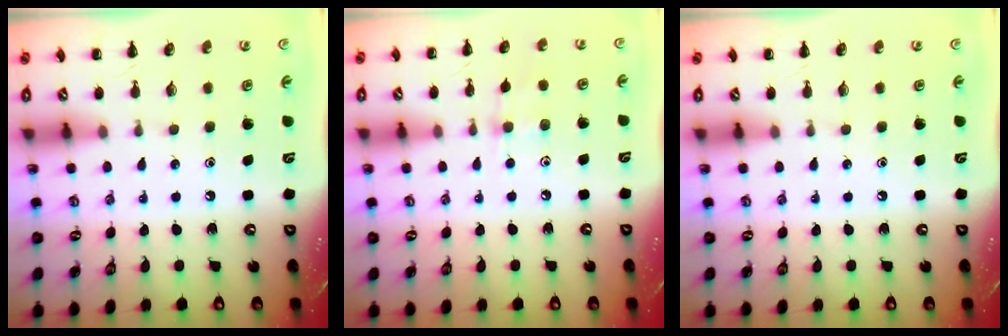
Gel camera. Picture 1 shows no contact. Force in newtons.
{"total": 5.3, "press": 5.1, "slide": 1.1}
{"total": 0.0}